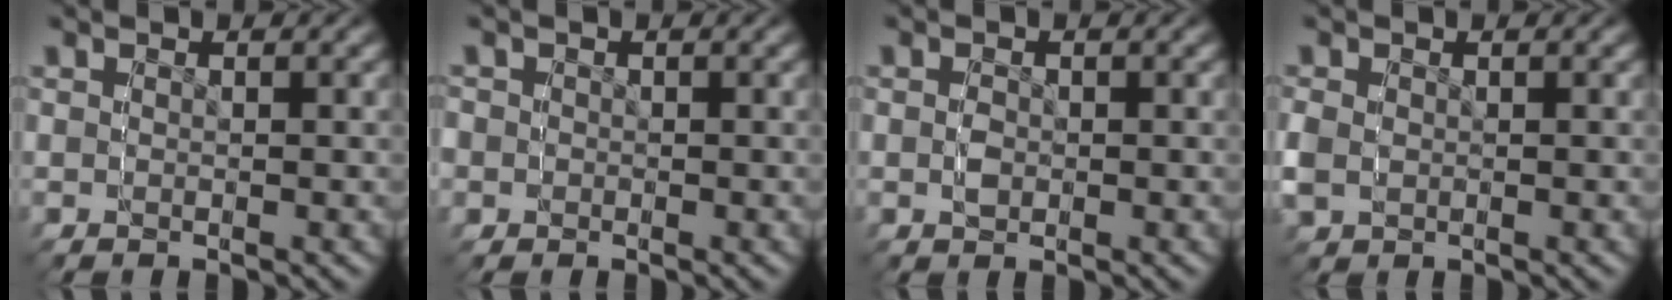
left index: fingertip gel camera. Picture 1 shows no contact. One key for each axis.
{"total": 2.5, "fx": -0.6, "fy": 2.4, "fz": -0.3, "tx": -0.009, "ty": -0.023, "tz": 0.000}
{"total": 0.7, "fx": -0.3, "fy": 0.5, "fz": 0.3, "tx": -0.012, "ty": -0.007, "tz": -0.002}
{"total": 0.5, "fx": 0.1, "fy": 0.5, "fz": -0.2, "tx": -0.001, "ty": -0.004, "tz": 0.005}